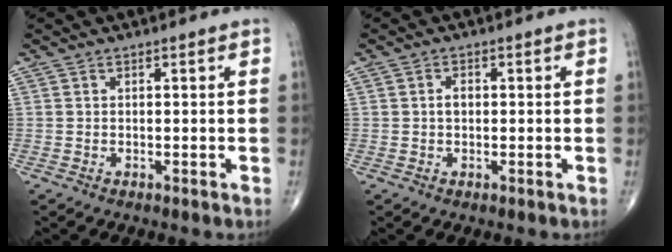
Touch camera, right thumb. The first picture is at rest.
{"total": 1.8, "force": [0.0, 1.2, 1.3], "torque": [-0.021, 0.005, 0.000]}